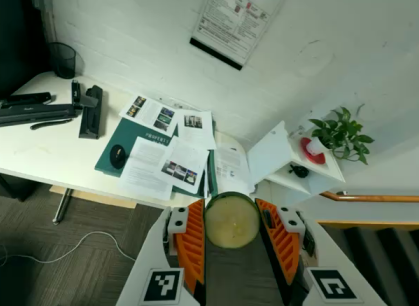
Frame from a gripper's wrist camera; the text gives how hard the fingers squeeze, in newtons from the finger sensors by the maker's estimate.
{"total": 9.4, "left": 9.8, "right": 9.0}